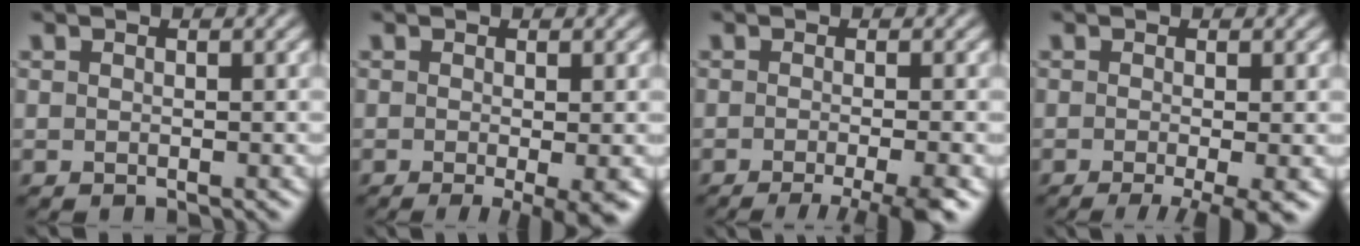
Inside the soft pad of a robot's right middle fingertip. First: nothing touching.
{"total": 3.8, "force": [-1.2, 0.7, 3.5], "torque": [-0.050, -0.012, -0.014]}
{"total": 5.3, "force": [-2.9, 1.2, 4.3], "torque": [-0.043, -0.006, -0.045]}
{"total": 4.5, "force": [-2.0, 0.9, 3.9], "torque": [-0.055, -0.011, -0.029]}